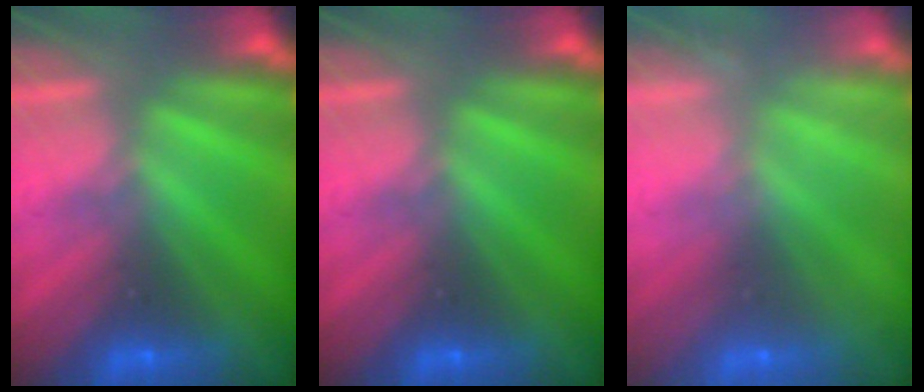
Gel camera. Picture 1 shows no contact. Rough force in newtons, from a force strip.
{"total": 0.0}
{"total": 2.4}